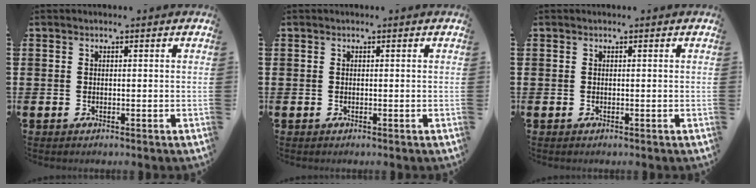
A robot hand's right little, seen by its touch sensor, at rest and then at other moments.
{"total": 0.0}
{"total": 0.0}